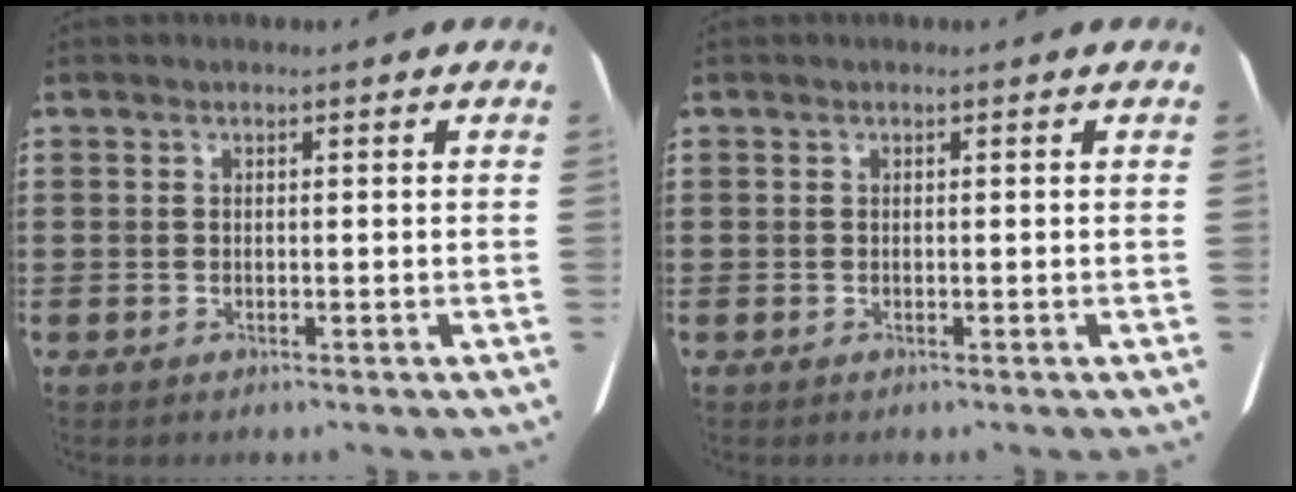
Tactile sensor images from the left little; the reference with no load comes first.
{"total": 0.0}